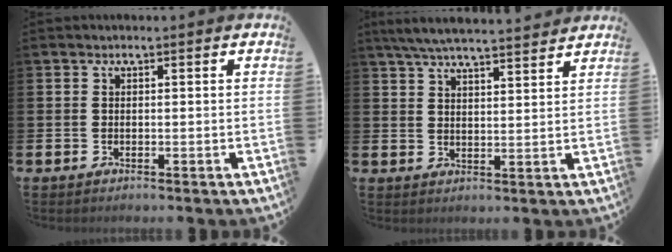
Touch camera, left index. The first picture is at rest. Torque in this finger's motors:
{"motor_torque": [1.04, -1.09, 0.35, 0.10]}